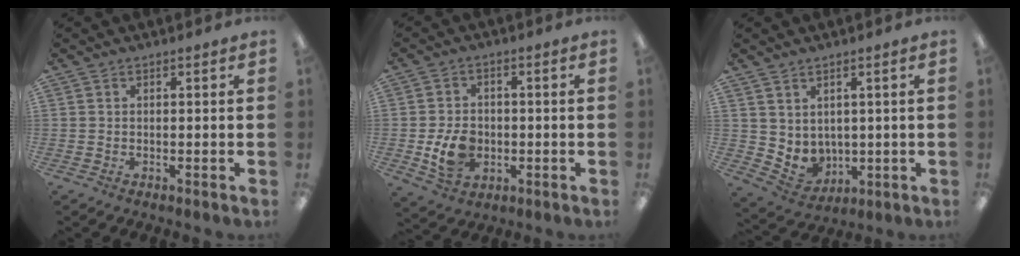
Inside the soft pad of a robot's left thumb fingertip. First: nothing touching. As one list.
[{"total": 8.3, "force": [-1.8, 6.5, 4.8], "torque": [-0.091, 0.006, -0.031]}, {"total": 5.0, "force": [2.7, 4.1, 1.1], "torque": [-0.029, -0.023, 0.060]}]